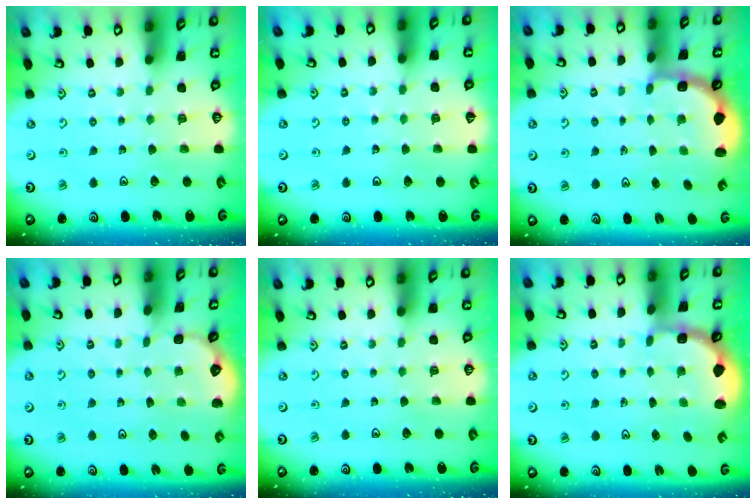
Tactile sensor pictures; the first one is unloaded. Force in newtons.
{"total": 2.3, "press": 2.3, "slide": 0.2}
{"total": 2.9, "press": 1.9, "slide": 2.2}
{"total": 1.6, "press": 0.9, "slide": 1.3}
{"total": 0.0}
{"total": 2.6, "press": 2.0, "slide": 1.7}